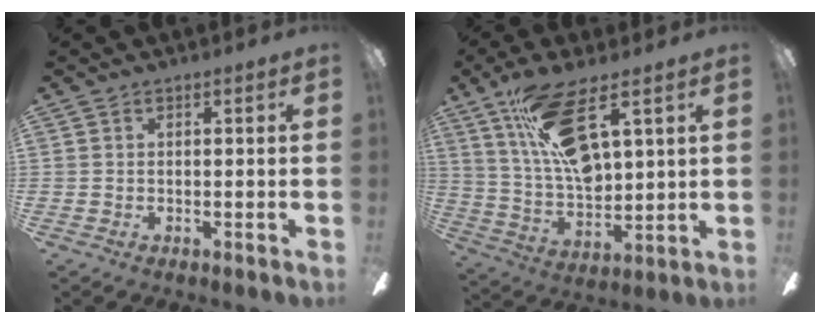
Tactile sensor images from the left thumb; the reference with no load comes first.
{"total": 16.8, "force": [9.1, 6.5, 12.5], "torque": [-0.244, -0.025, 0.162]}